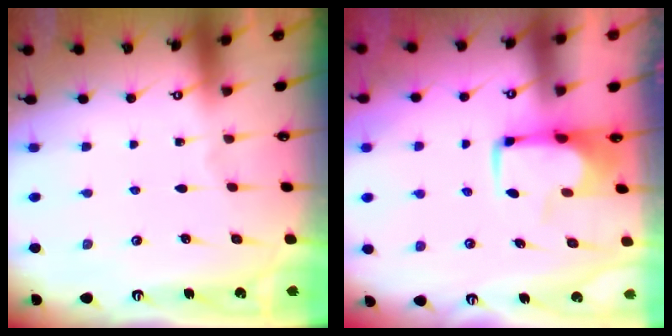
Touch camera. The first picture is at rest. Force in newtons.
{"total": 1.0, "press": 0.7, "slide": 0.7}